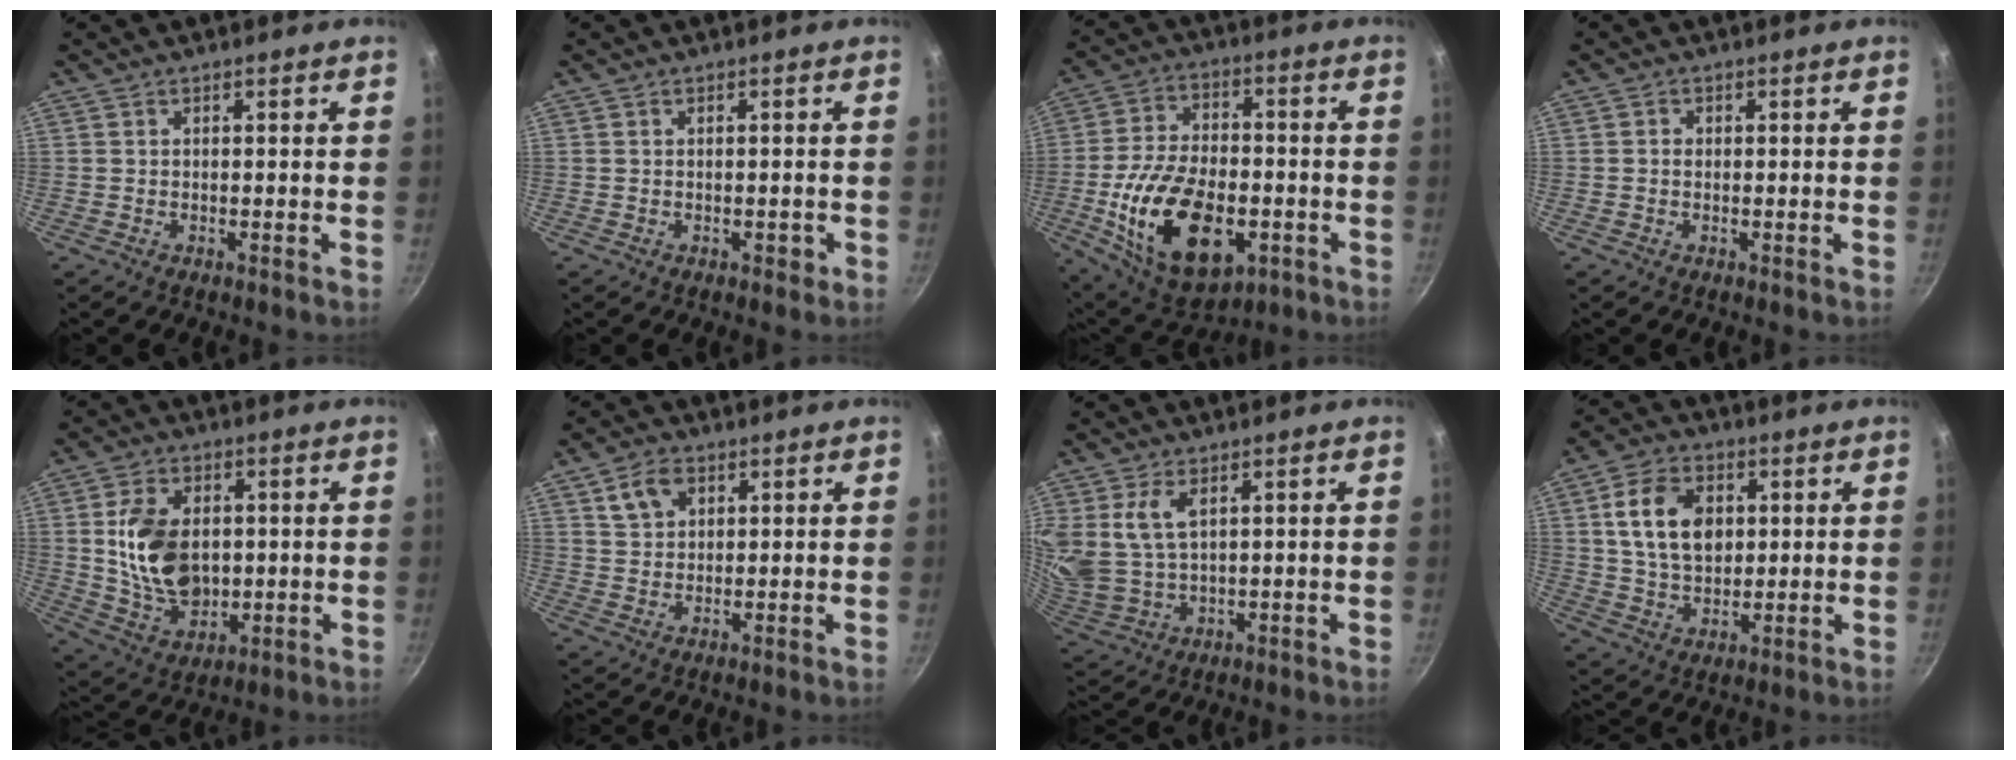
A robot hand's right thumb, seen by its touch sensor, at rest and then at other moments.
{"total": 1.2, "force": [-0.4, 0.9, 0.7], "torque": [0.002, 0.007, -0.003]}
{"total": 22.2, "force": [-5.8, 12.9, 17.0], "torque": [-0.286, 0.020, -0.086]}
{"total": 1.0, "force": [-0.1, 0.9, 0.4], "torque": [-0.007, 0.005, -0.002]}
{"total": 14.6, "force": [1.1, 10.1, 10.5], "torque": [-0.165, -0.010, 0.030]}
{"total": 5.7, "force": [2.6, 4.0, 3.1], "torque": [-0.042, -0.002, 0.047]}
{"total": 10.0, "force": [3.6, 6.0, 7.1], "torque": [-0.136, -0.026, 0.082]}
{"total": 12.6, "force": [2.7, 8.9, 8.6], "torque": [-0.131, -0.002, 0.047]}